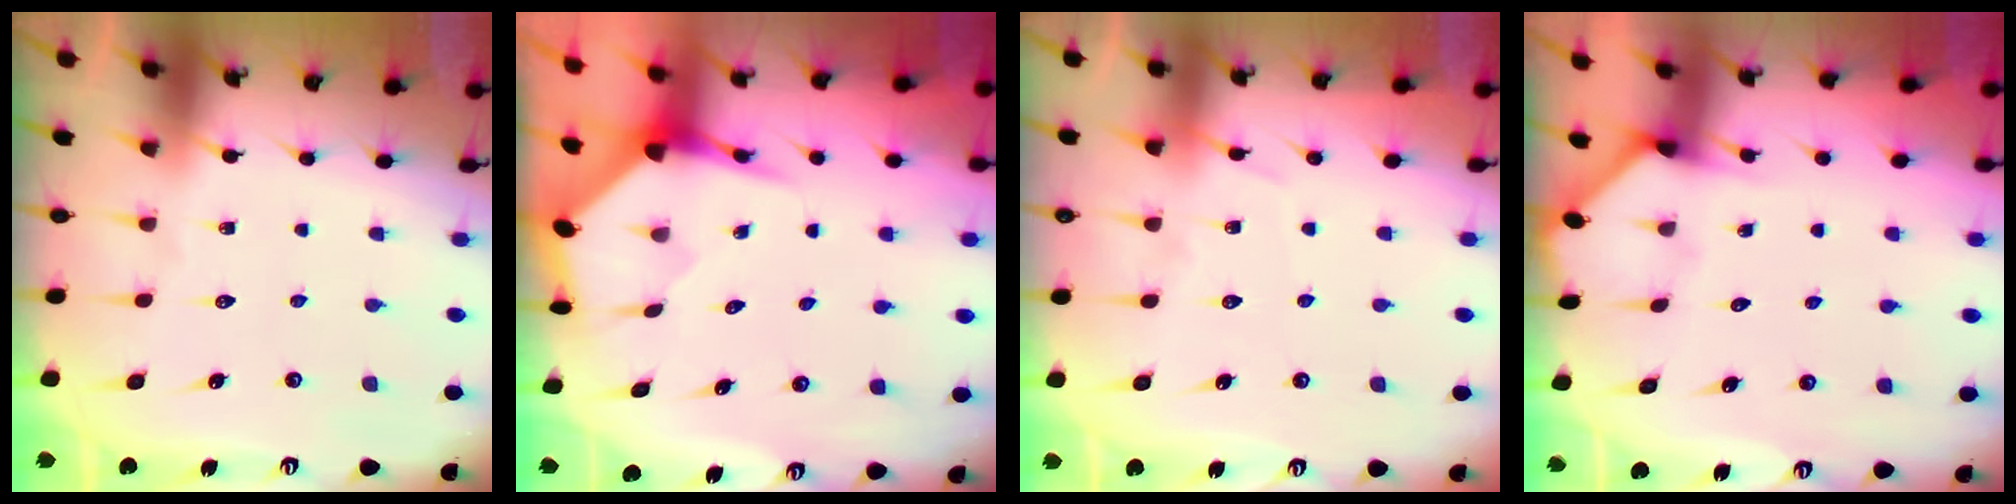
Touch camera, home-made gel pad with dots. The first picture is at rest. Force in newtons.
{"total": 3.9, "press": 3.8, "slide": 0.4}
{"total": 5.8, "press": 5.7, "slide": 0.7}
{"total": 1.7, "press": 1.6, "slide": 0.2}